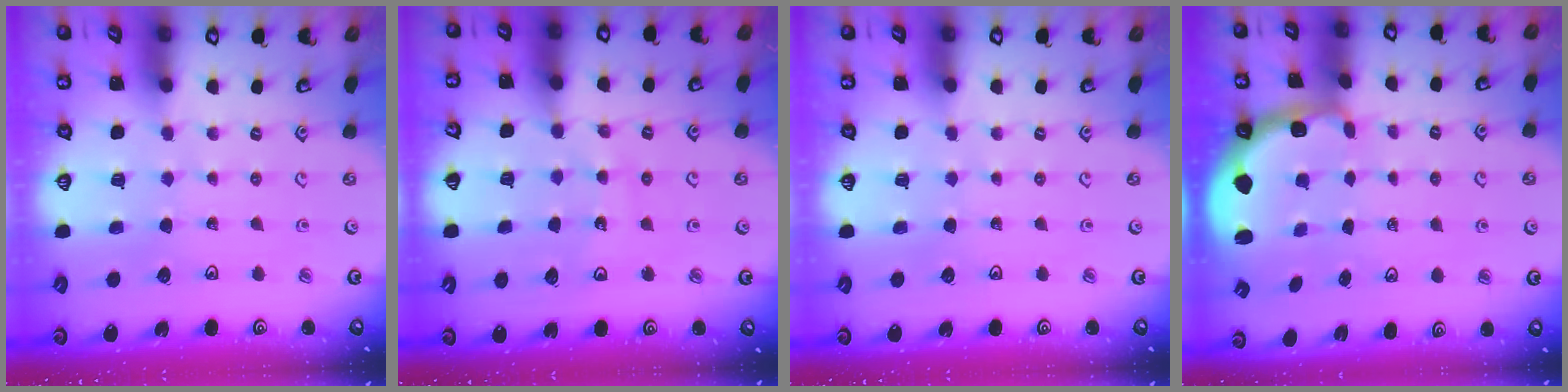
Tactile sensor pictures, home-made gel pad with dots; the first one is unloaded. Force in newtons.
{"total": 9.8, "press": 9.7, "slide": 1.1}
{"total": 0.0}
{"total": 2.3, "press": 1.3, "slide": 1.8}